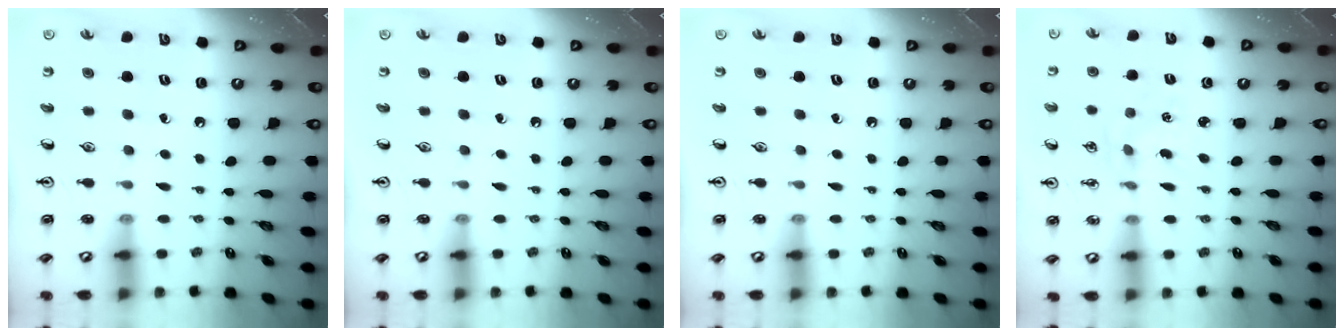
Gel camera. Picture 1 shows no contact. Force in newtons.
{"total": 0.0}
{"total": 0.0}
{"total": 1.0, "press": 1.0, "slide": 0.1}